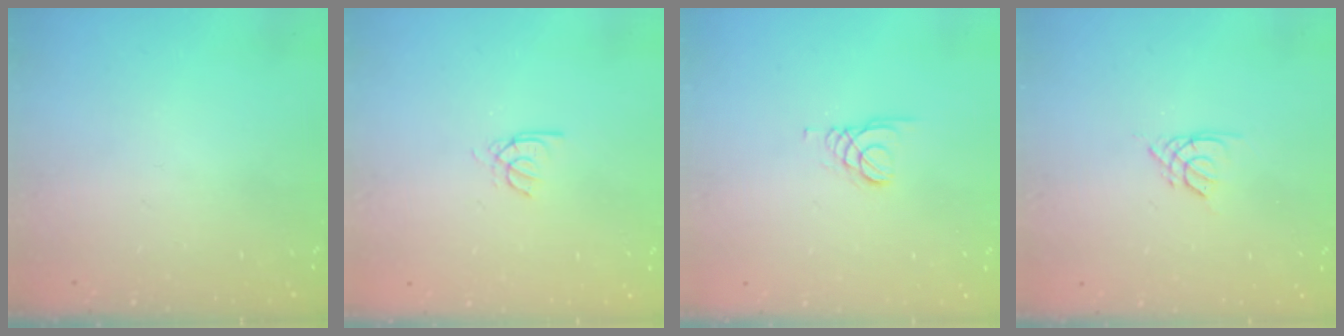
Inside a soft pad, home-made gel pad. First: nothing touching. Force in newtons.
{"total": 2.6, "press": 2.6, "slide": 0.3}
{"total": 1.4, "press": 1.4, "slide": 0.2}
{"total": 2.6, "press": 2.6, "slide": 0.3}